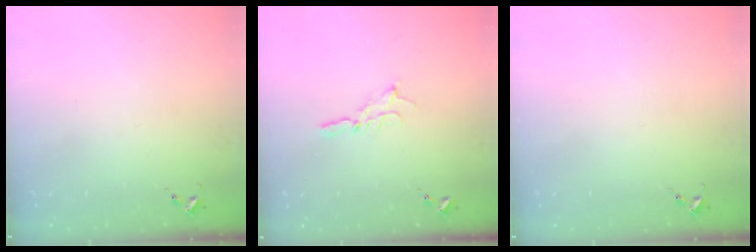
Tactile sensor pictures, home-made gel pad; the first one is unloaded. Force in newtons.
{"total": 5.6, "press": 5.6, "slide": 0.2}
{"total": 0.0}